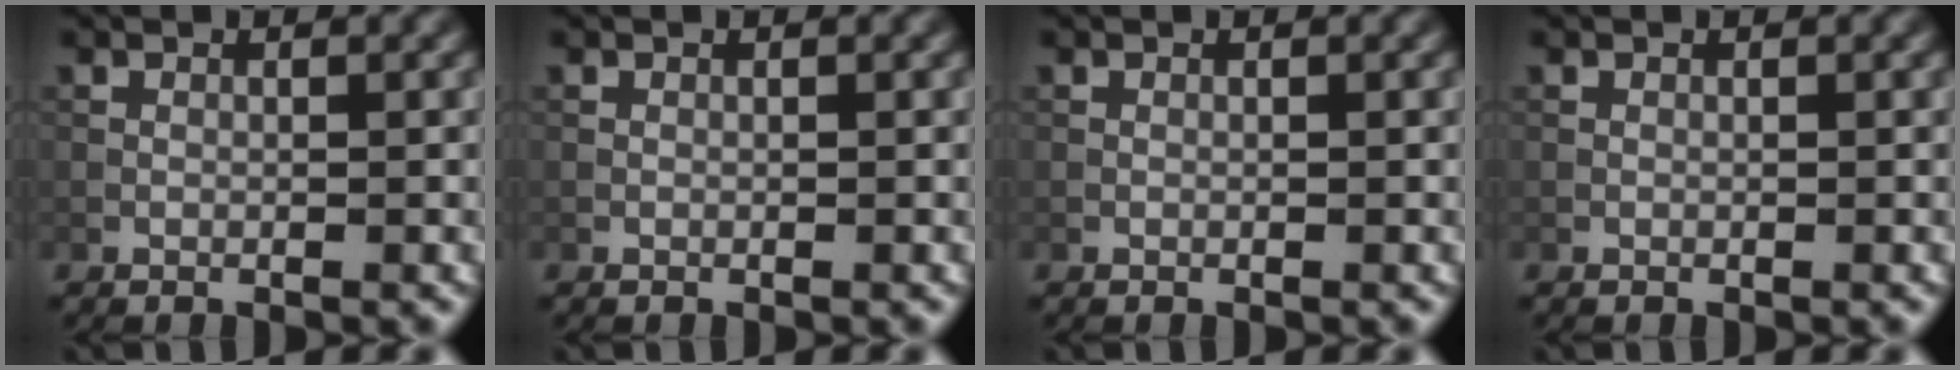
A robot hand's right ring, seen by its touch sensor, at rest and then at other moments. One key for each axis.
{"total": 0.0}
{"total": 0.0}
{"total": 0.0}